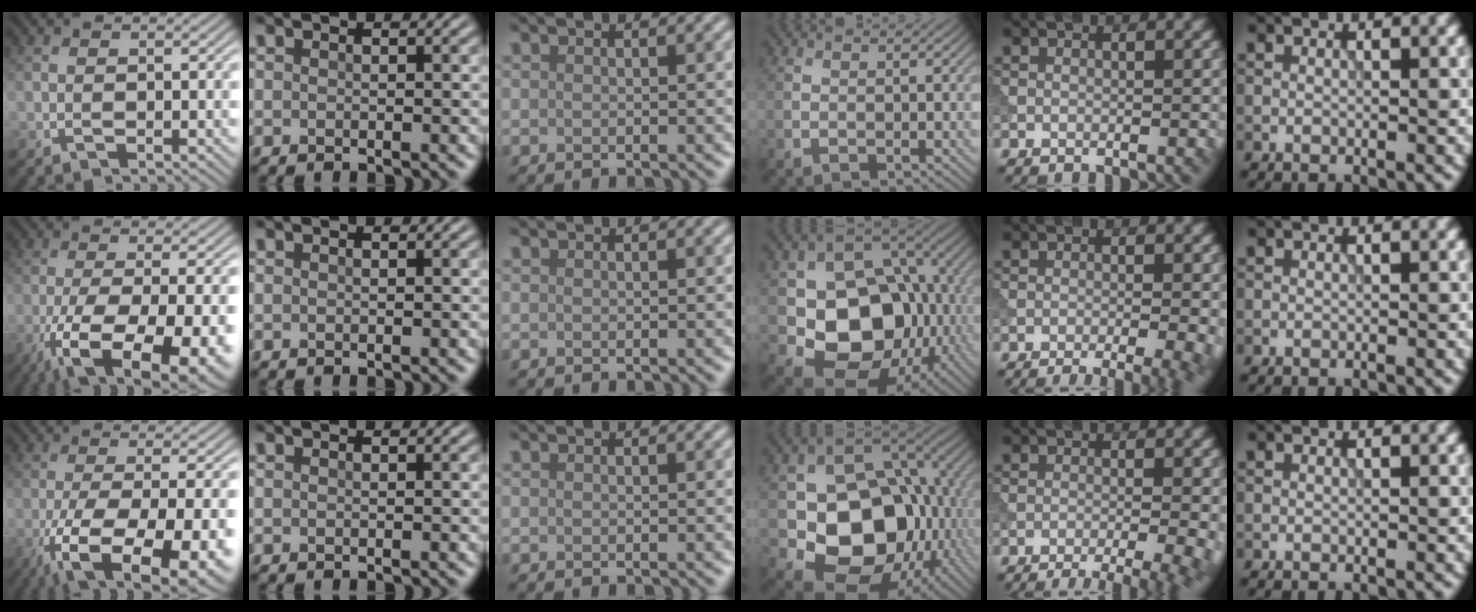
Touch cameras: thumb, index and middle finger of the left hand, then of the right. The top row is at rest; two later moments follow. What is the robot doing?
{"motion": "extract", "object": "tissue"}